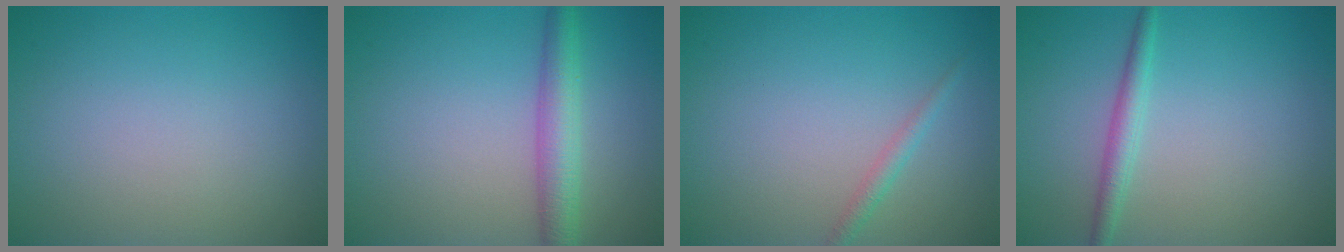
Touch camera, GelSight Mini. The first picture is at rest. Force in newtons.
{"total": 3.9, "press": 3.9, "slide": 0.1}
{"total": 1.2, "press": 1.2, "slide": 0.1}
{"total": 1.9, "press": 1.9, "slide": 0.1}